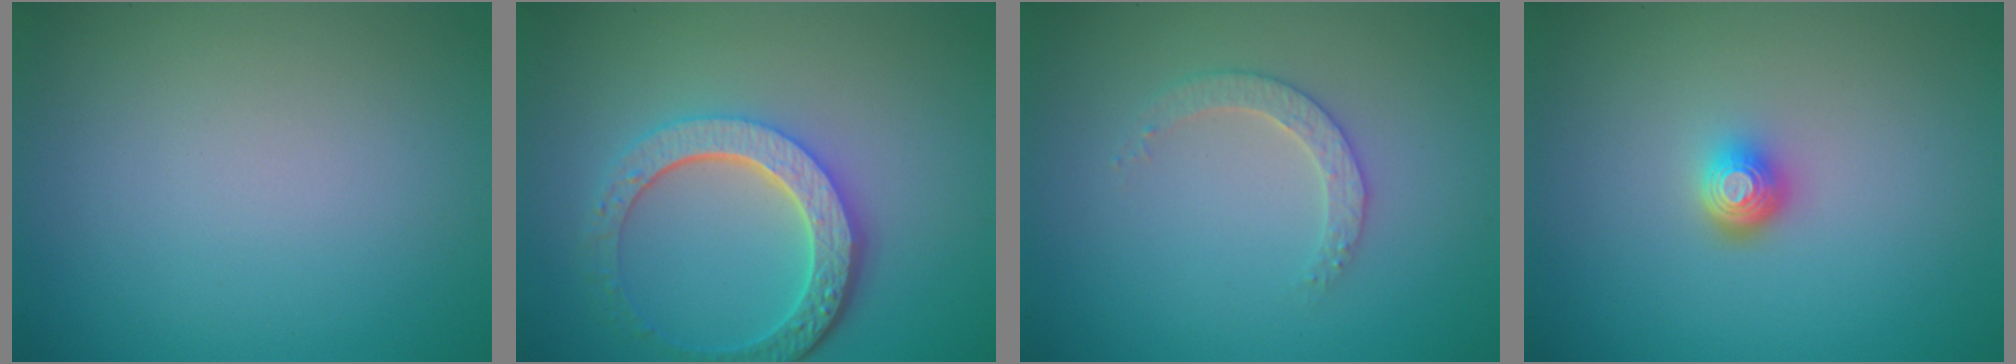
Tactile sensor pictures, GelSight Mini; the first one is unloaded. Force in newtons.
{"total": 5.7, "press": 4.2, "slide": 3.8}
{"total": 2.2, "press": 2.2, "slide": 0.6}
{"total": 2.1, "press": 1.5, "slide": 1.5}